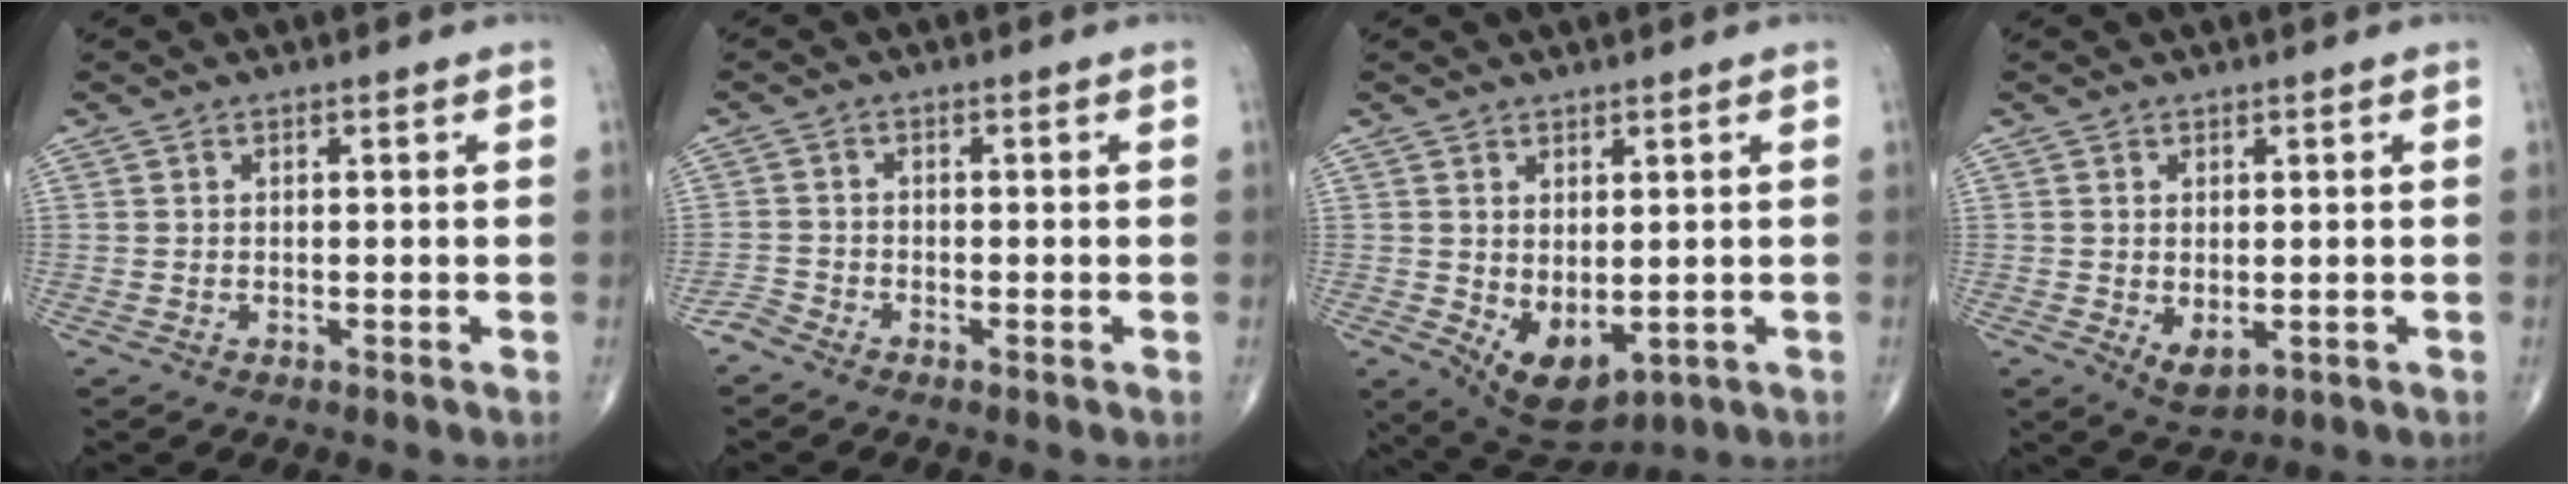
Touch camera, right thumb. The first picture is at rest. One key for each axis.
{"total": 2.1, "fx": -2.1, "fy": 0.5, "fz": 0.2, "tx": -0.005, "ty": -0.008, "tz": -0.050}
{"total": 8.2, "fx": -1.0, "fy": 4.6, "fz": 6.7, "tx": -0.094, "ty": -0.010, "tz": 0.009}
{"total": 3.9, "fx": -0.6, "fy": 2.2, "fz": 3.2, "tx": -0.048, "ty": -0.008, "tz": 0.002}